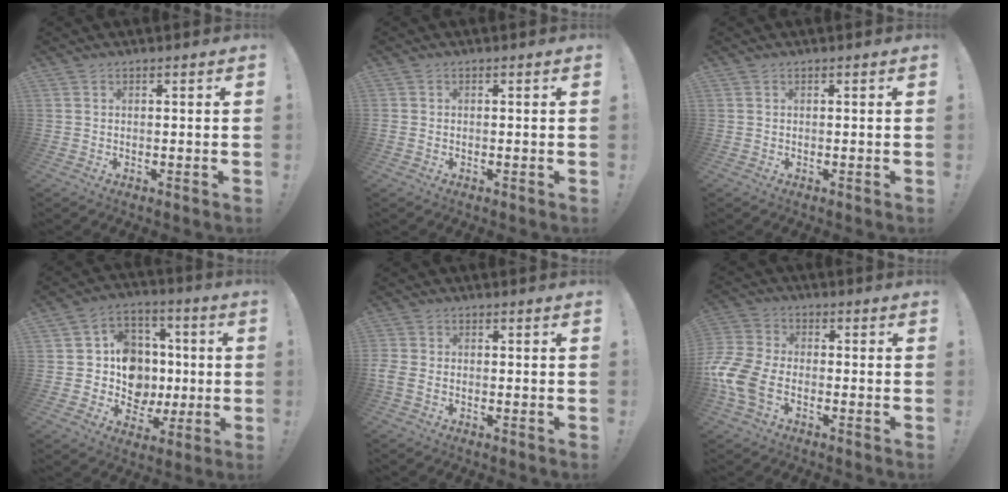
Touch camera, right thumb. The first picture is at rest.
{"total": 0.5, "force": [-0.4, 0.3, 0.2], "torque": [-0.009, 0.003, -0.006]}
{"total": 0.0}
{"total": 14.2, "force": [-0.5, 13.0, 5.5], "torque": [-0.066, 0.012, 0.021]}
{"total": 3.2, "force": [-1.0, 2.2, 2.0], "torque": [-0.052, 0.005, -0.018]}
{"total": 12.9, "force": [-5.2, 8.2, 8.4], "torque": [-0.189, 0.027, -0.093]}